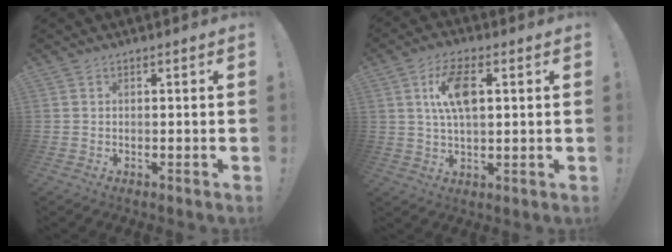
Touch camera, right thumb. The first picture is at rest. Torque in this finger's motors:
{"motor_torque": [1.16, 1.18, 0.08, 0.04, 0.06]}